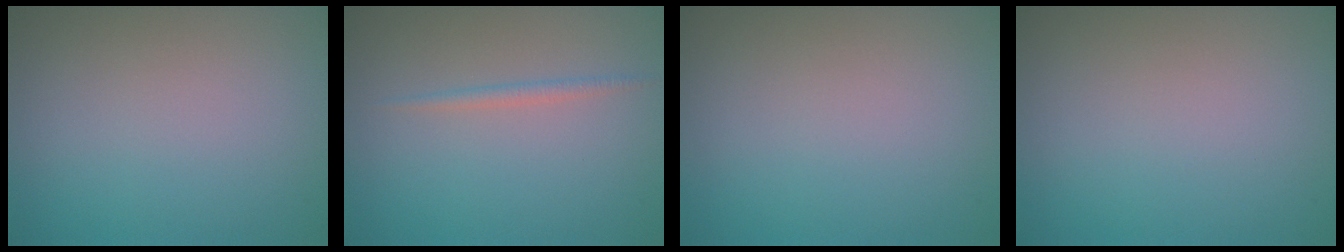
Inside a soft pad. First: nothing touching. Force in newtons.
{"total": 0.7, "press": 0.7, "slide": 0.1}
{"total": 0.0}
{"total": 0.0}